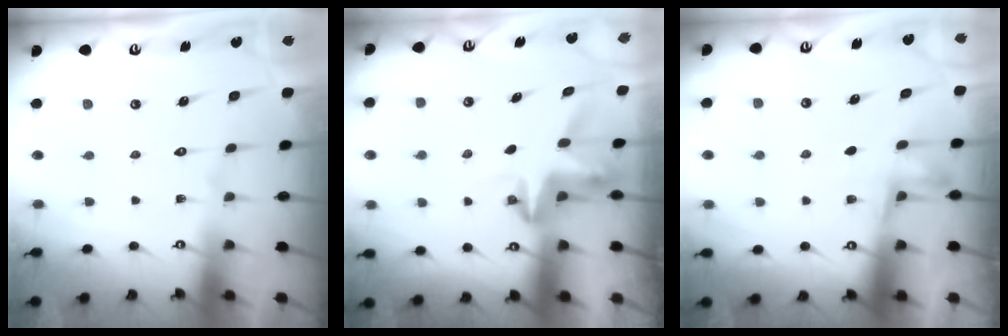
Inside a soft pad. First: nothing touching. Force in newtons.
{"total": 3.8, "press": 3.8, "slide": 0.3}
{"total": 4.9, "press": 4.7, "slide": 1.3}